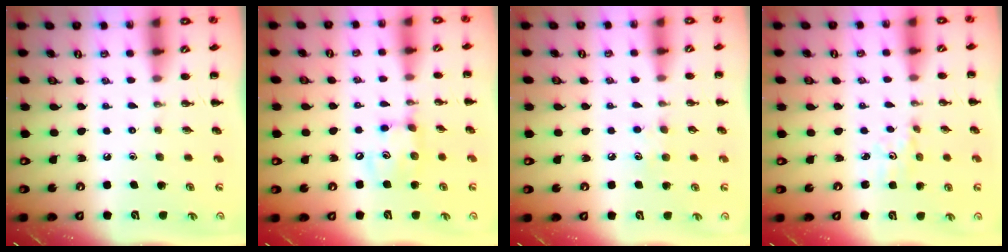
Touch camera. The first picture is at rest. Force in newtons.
{"total": 8.4, "press": 8.3, "slide": 1.2}
{"total": 5.8, "press": 5.6, "slide": 1.6}
{"total": 2.3, "press": 2.2, "slide": 0.7}